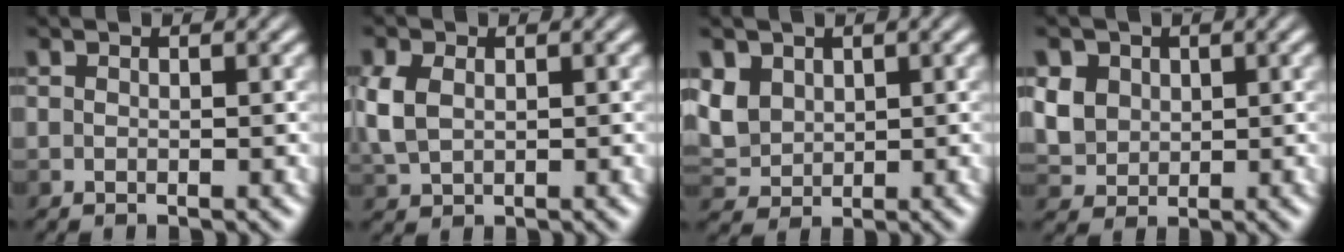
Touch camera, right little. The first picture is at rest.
{"total": 4.4, "force": [0.3, 3.2, 3.1], "torque": [-0.093, -0.001, 0.009]}
{"total": 3.0, "force": [0.7, 2.6, 1.3], "torque": [-0.049, -0.004, 0.013]}
{"total": 3.5, "force": [0.7, 3.1, 1.4], "torque": [-0.053, 0.001, 0.013]}